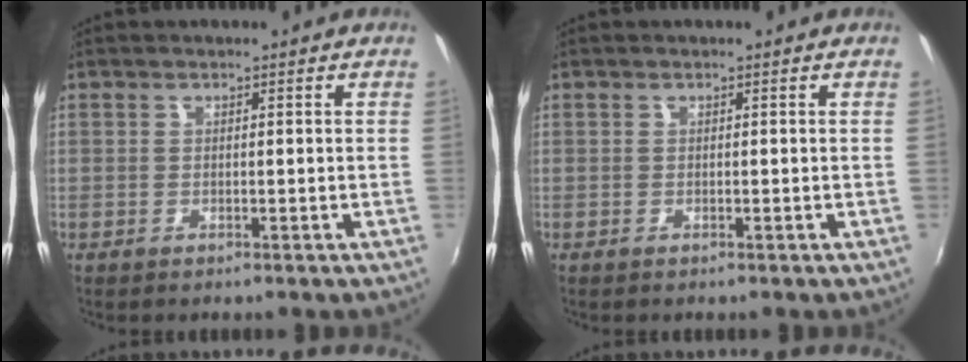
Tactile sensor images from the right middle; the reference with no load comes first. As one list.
[{"total": 0.0}]